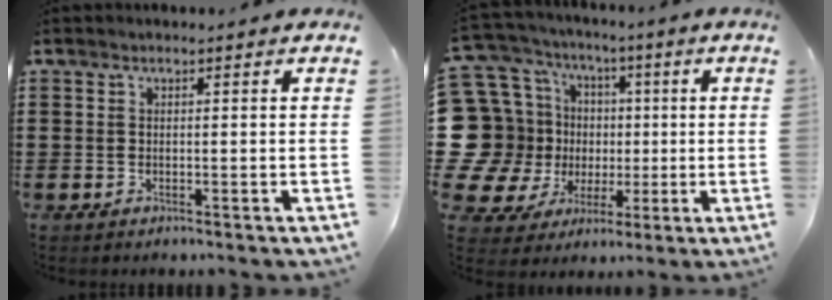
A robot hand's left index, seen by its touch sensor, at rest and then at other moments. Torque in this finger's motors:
{"motor_torque": [0.03, 0.11, -0.06, -0.06]}